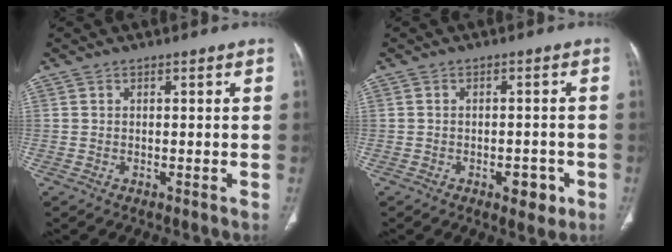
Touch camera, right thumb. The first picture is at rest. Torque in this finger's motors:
{"motor_torque": [0.49, 0.69, 0.24, -0.39, 0.09]}